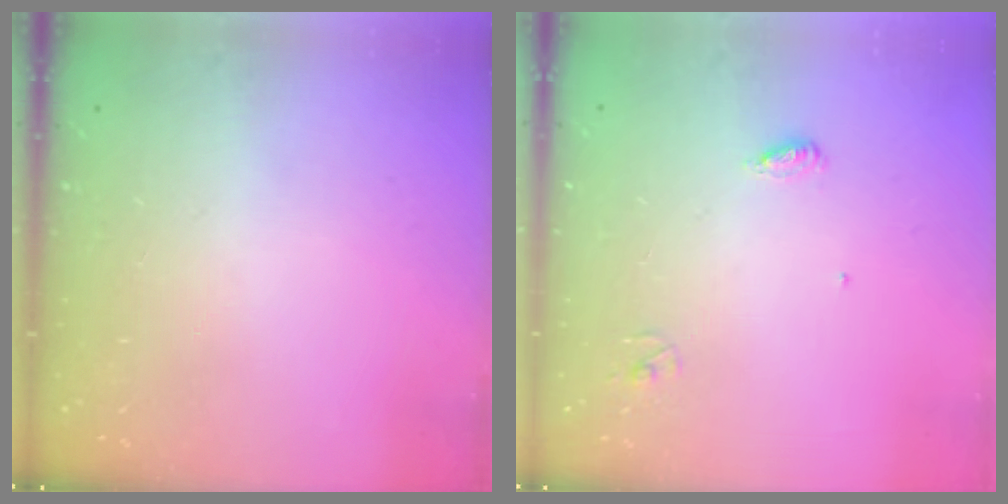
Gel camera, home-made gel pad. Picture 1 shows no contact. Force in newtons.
{"total": 3.8, "press": 3.8, "slide": 0.3}